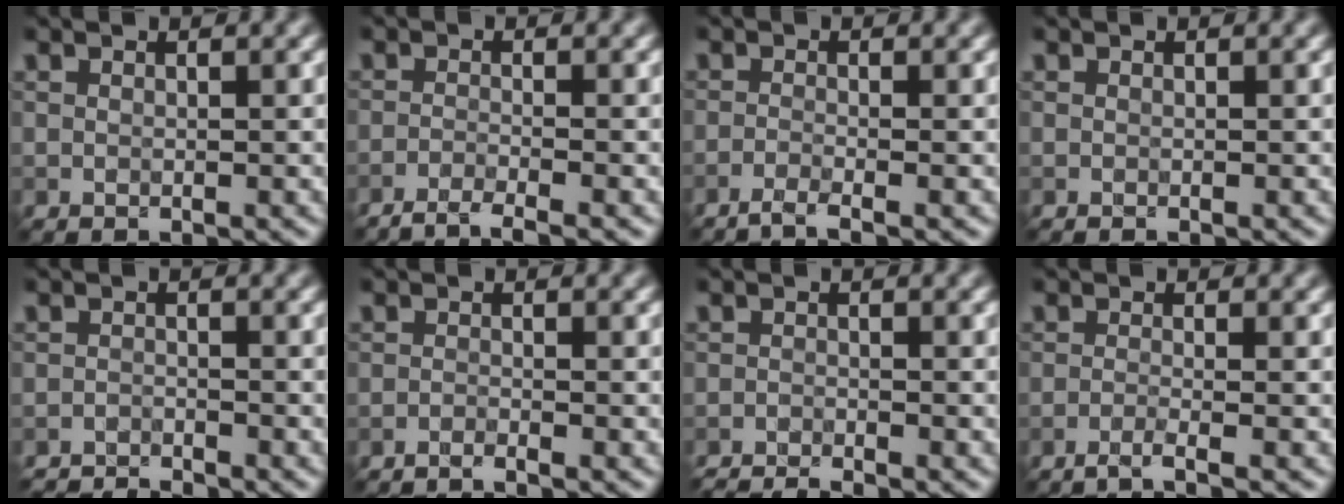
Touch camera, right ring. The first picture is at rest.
{"total": 3.0, "force": [-2.4, 0.4, 1.7], "torque": [-0.031, 0.004, -0.055]}
{"total": 1.9, "force": [-1.4, 0.2, 1.3], "torque": [-0.023, -0.001, -0.040]}
{"total": 0.0}
{"total": 2.6, "force": [-2.6, 0.3, 0.2], "torque": [-0.001, -0.005, -0.052]}
{"total": 1.2, "force": [-1.1, 0.0, 0.6], "torque": [-0.016, 0.000, -0.026]}
{"total": 2.7, "force": [-2.6, 0.1, 0.7], "torque": [-0.018, -0.005, -0.052]}
{"total": 1.8, "force": [-1.2, 0.2, 1.3], "torque": [-0.015, 0.000, -0.038]}